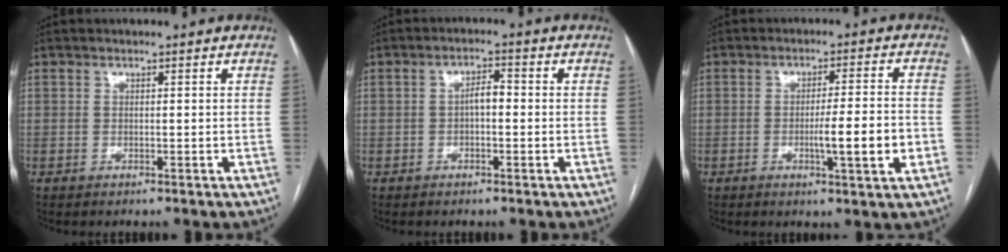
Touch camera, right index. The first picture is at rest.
{"total": 2.7, "force": [-0.3, 1.0, 2.5], "torque": [-0.039, 0.011, -0.006]}
{"total": 7.6, "force": [-2.1, 0.0, 7.3], "torque": [-0.110, -0.004, -0.032]}